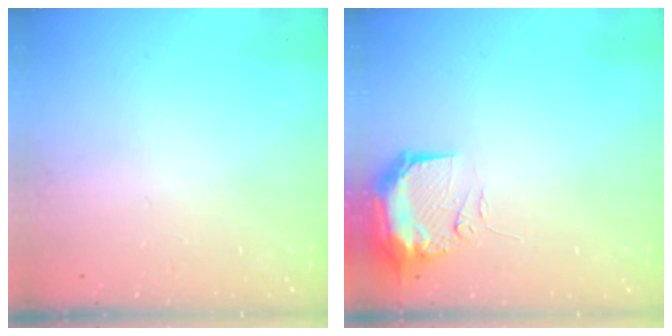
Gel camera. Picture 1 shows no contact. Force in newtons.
{"total": 10.0, "press": 9.9, "slide": 1.6}